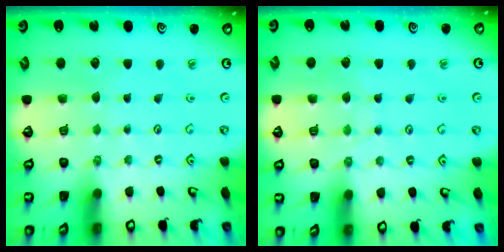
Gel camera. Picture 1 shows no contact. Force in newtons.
{"total": 4.7, "press": 4.7, "slide": 0.6}